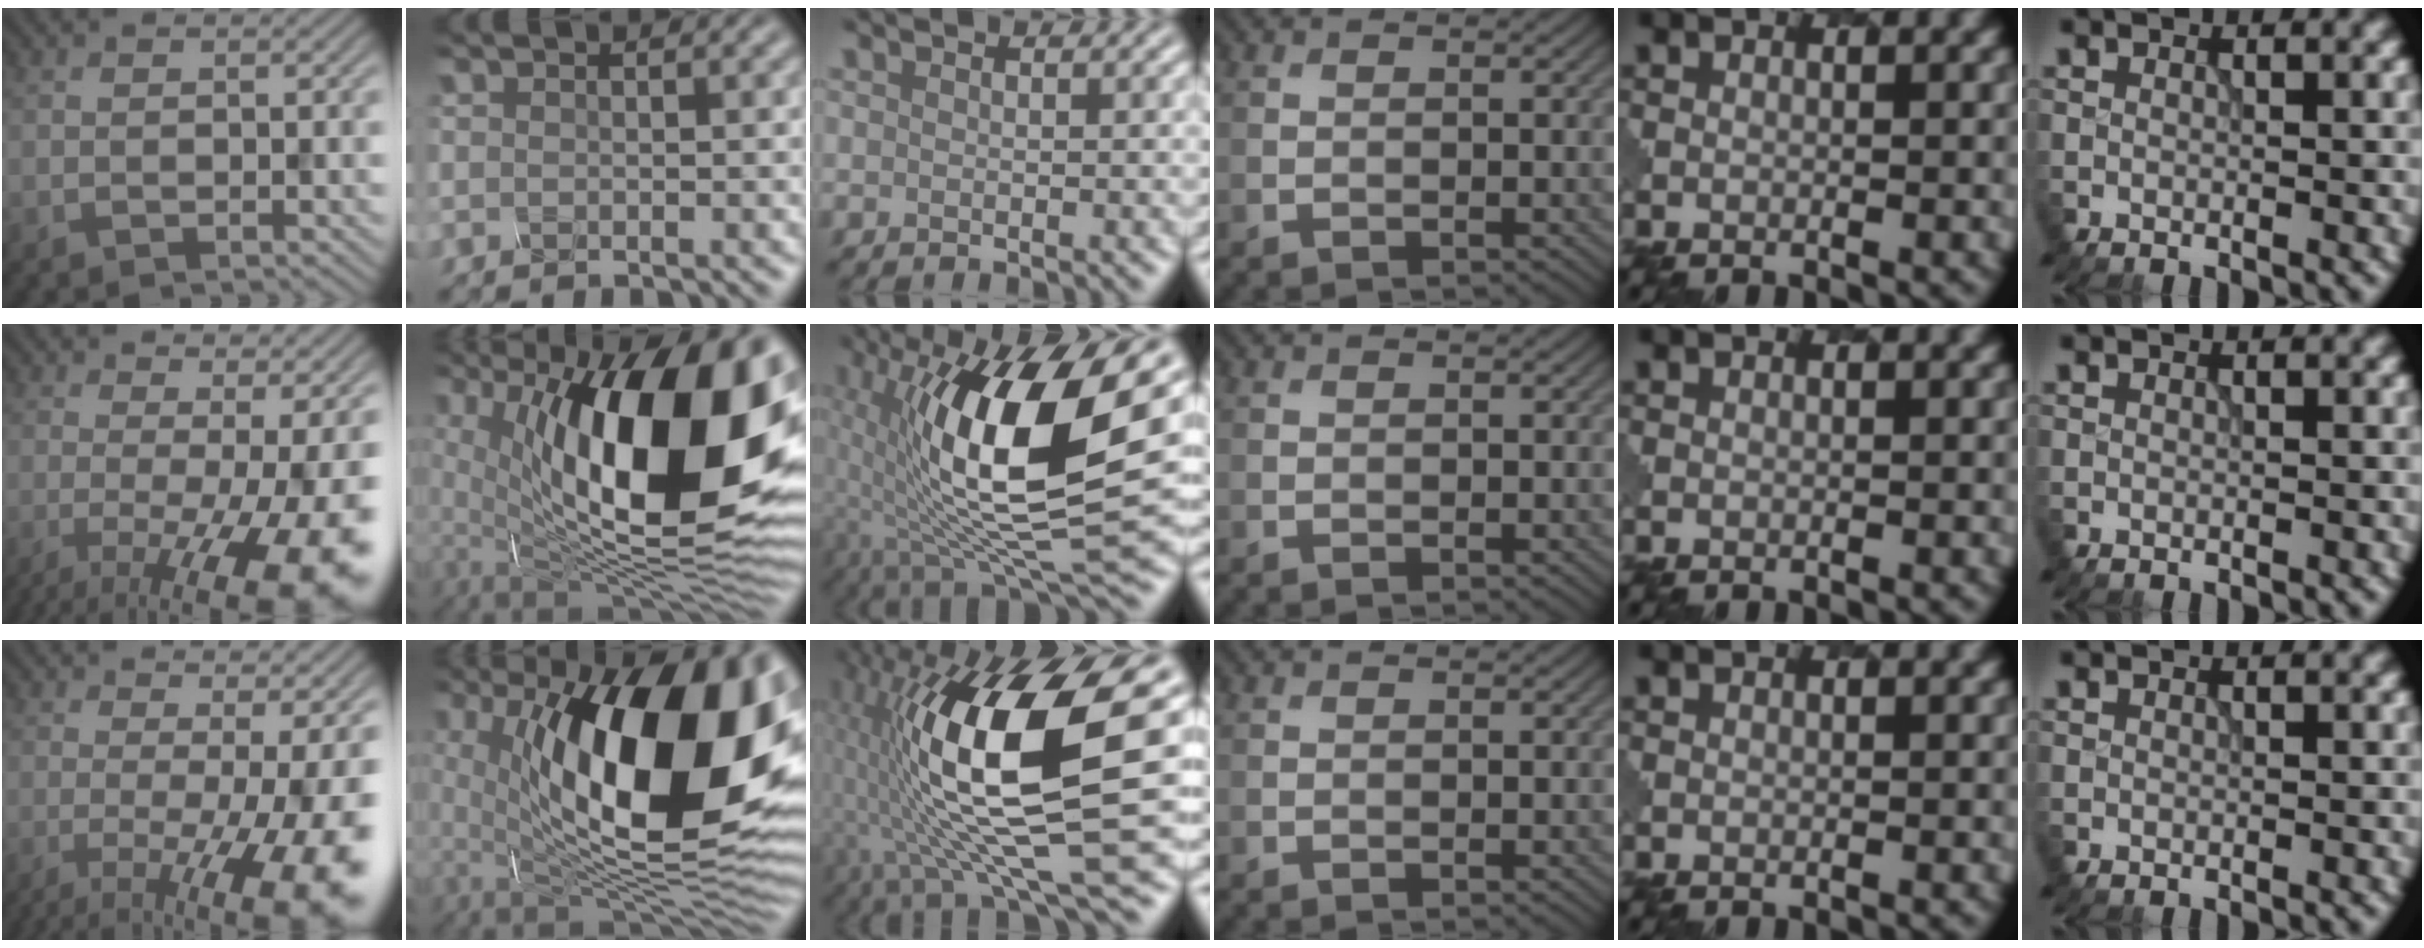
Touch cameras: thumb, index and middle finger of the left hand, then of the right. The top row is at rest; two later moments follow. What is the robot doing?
{"motion": "pour", "object": "mug"}